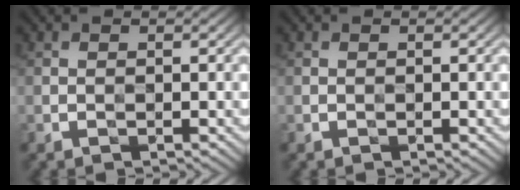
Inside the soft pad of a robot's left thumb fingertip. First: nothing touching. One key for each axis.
{"total": 0.0}